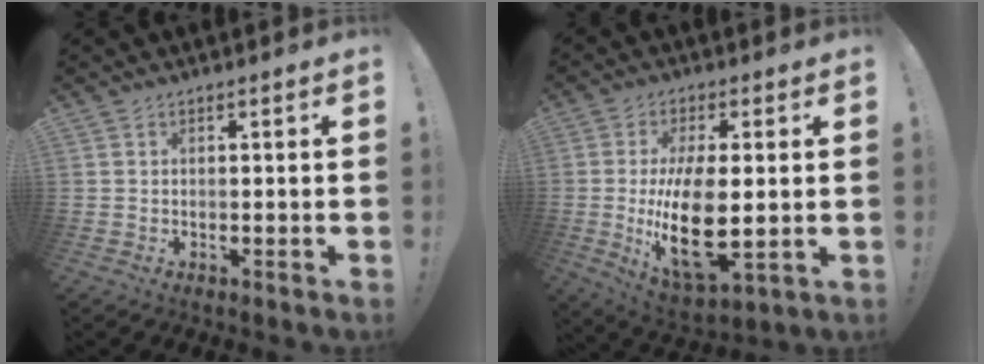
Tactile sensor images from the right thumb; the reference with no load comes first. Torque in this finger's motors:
{"motor_torque": [2.14, 2.75, 0.28, 0.08, 0.32]}